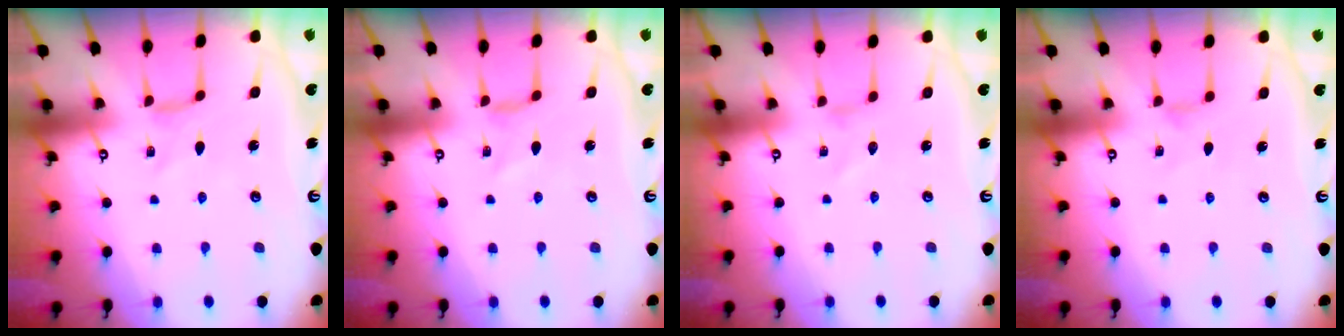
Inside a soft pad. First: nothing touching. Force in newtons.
{"total": 0.0}
{"total": 0.0}
{"total": 0.0}